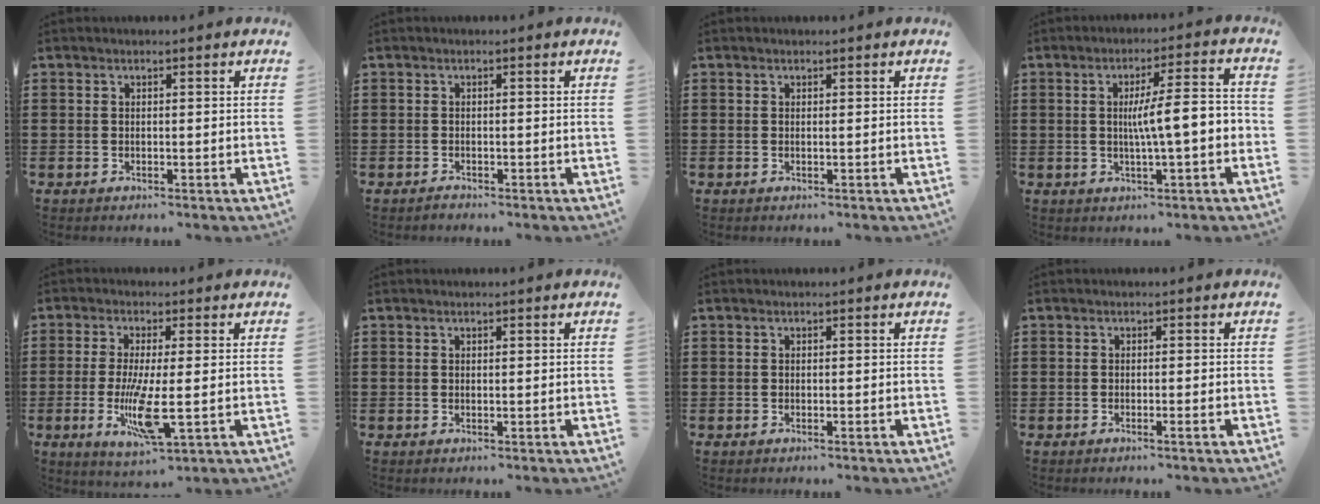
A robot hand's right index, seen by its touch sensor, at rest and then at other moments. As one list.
[{"total": 0.8, "force": [-0.7, 0.3, 0.0], "torque": [-0.001, 0.002, -0.016]}, {"total": 0.0}, {"total": 7.8, "force": [-0.5, 1.2, 7.7], "torque": [-0.130, 0.001, -0.016]}, {"total": 8.2, "force": [-1.7, 1.4, 7.9], "torque": [-0.165, -0.025, -0.033]}, {"total": 0.0}, {"total": 0.0}, {"total": 1.0, "force": [-0.7, -0.2, 0.7], "torque": [-0.013, -0.003, -0.014]}]